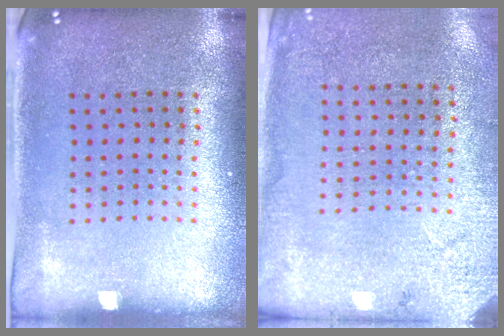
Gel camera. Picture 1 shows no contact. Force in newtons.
{"total": 2.6, "press": 2.4, "slide": 1.1}